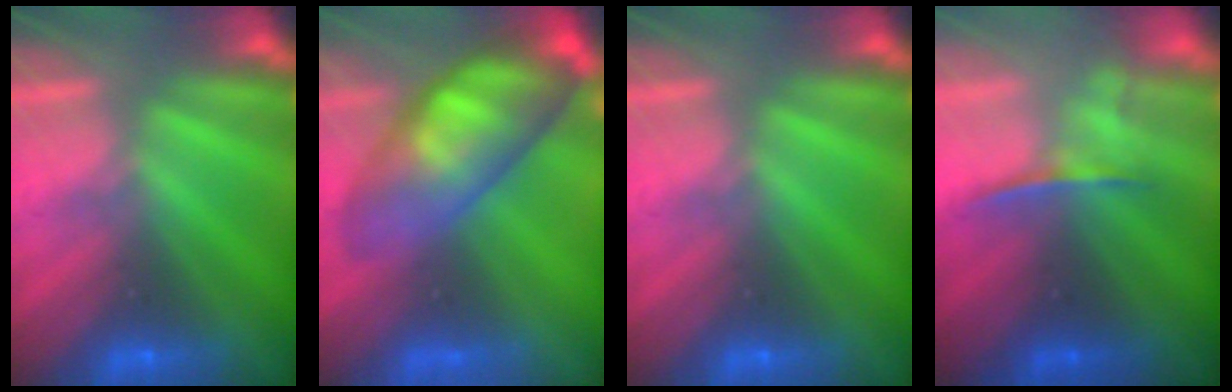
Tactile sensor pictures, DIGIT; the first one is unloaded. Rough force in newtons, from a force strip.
{"total": 7.7}
{"total": 0.0}
{"total": 1.7}